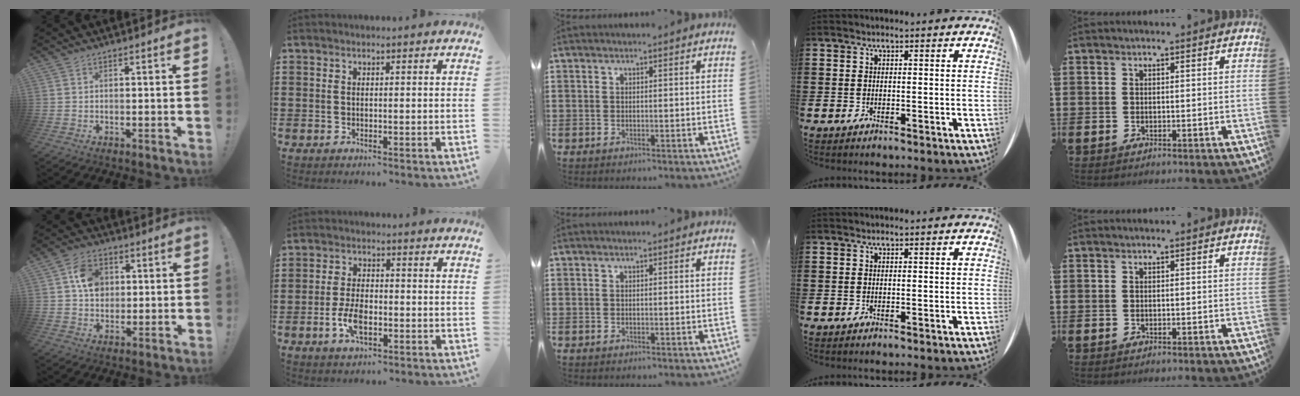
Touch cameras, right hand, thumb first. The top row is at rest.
{"thumb": {"total": 9.6, "force": [2.2, 7.7, 5.4], "torque": [-0.085, 0.012, 0.047]}, "index": {"total": 5.4, "force": [-1.7, 2.7, 4.4], "torque": [-0.101, 0.000, -0.036]}}